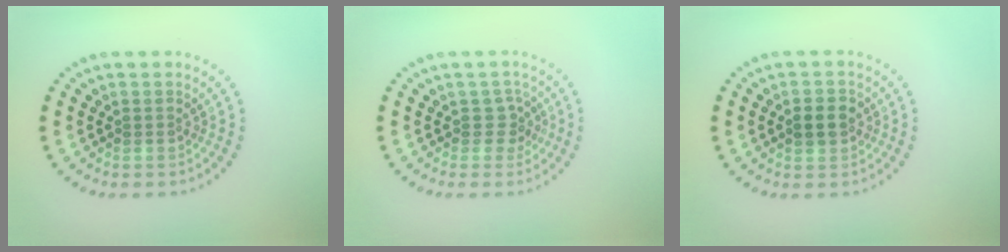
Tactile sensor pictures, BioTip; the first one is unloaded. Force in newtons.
{"total": 1.6, "press": 1.2, "slide": 1.1}
{"total": 2.2, "press": 2.2, "slide": 0.1}